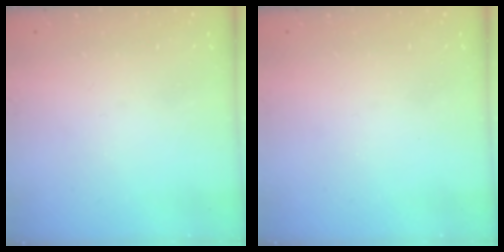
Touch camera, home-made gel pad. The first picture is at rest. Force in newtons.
{"total": 0.0}